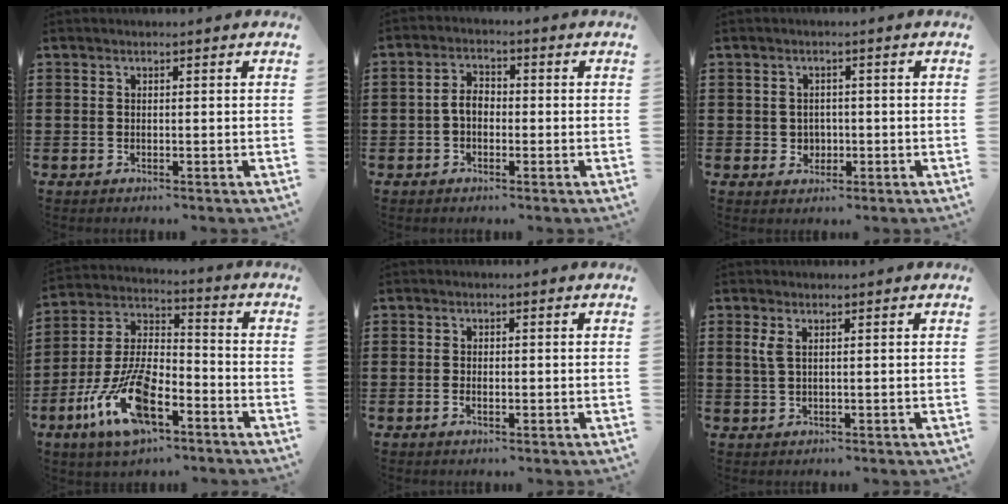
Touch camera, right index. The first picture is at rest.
{"total": 3.4, "force": [-0.8, 2.1, 2.5], "torque": [-0.064, 0.000, -0.020]}
{"total": 2.0, "force": [-0.2, 2.0, 0.4], "torque": [-0.015, 0.010, -0.008]}
{"total": 14.0, "force": [-7.1, 6.2, 10.3], "torque": [-0.223, 0.011, -0.134]}
{"total": 1.3, "force": [-0.5, 0.6, 1.0], "torque": [-0.019, 0.002, -0.009]}
{"total": 1.8, "force": [0.7, 0.5, 1.6], "torque": [-0.032, 0.003, 0.011]}